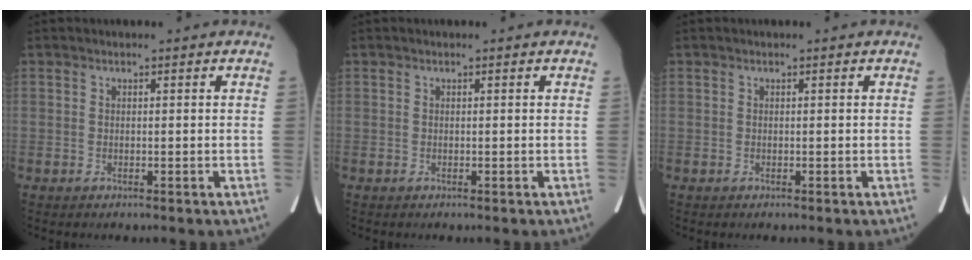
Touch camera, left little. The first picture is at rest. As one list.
[{"total": 0.0}, {"total": 0.0}]